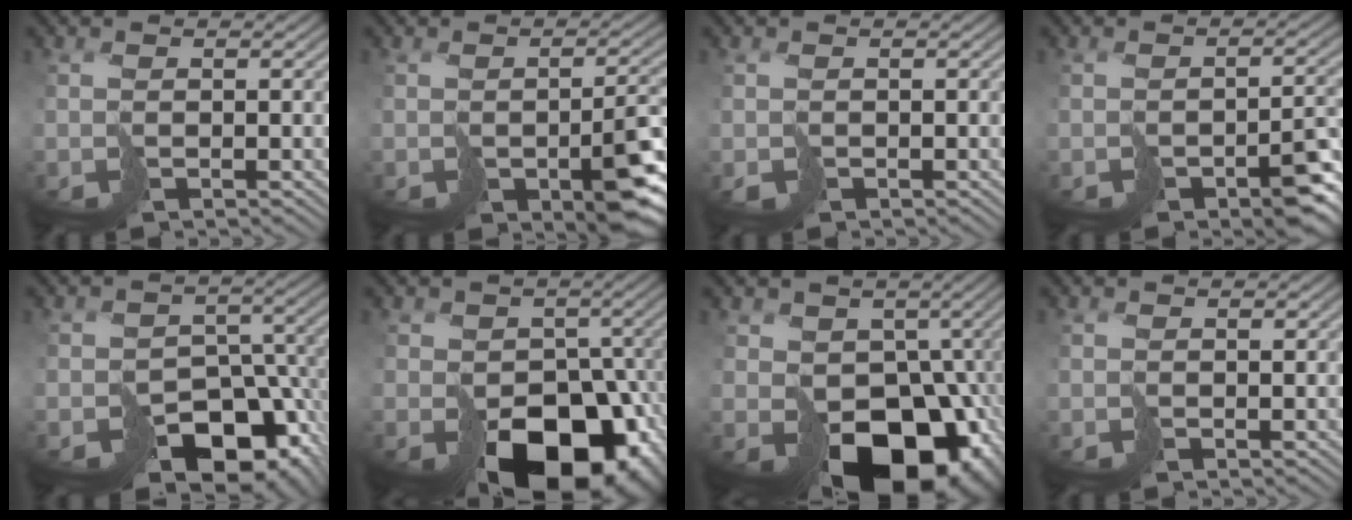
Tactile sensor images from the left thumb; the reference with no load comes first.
{"total": 7.8, "force": [-3.0, 3.1, 6.5], "torque": [-0.102, -0.019, -0.038]}
{"total": 1.1, "force": [-0.5, 0.8, 0.3], "torque": [-0.012, -0.006, -0.011]}
{"total": 6.3, "force": [-3.5, 2.5, 4.5], "torque": [-0.058, -0.011, -0.049]}
{"total": 16.6, "force": [-9.5, 10.9, 8.1], "torque": [-0.123, -0.036, -0.112]}
{"total": 17.2, "force": [-7.1, 11.5, 10.6], "torque": [-0.164, -0.033, -0.096]}
{"total": 18.7, "force": [-5.6, 13.7, 11.5], "torque": [-0.176, -0.047, -0.067]}
{"total": 0.7, "force": [0.4, 0.4, 0.4], "torque": [-0.006, 0.001, 0.006]}